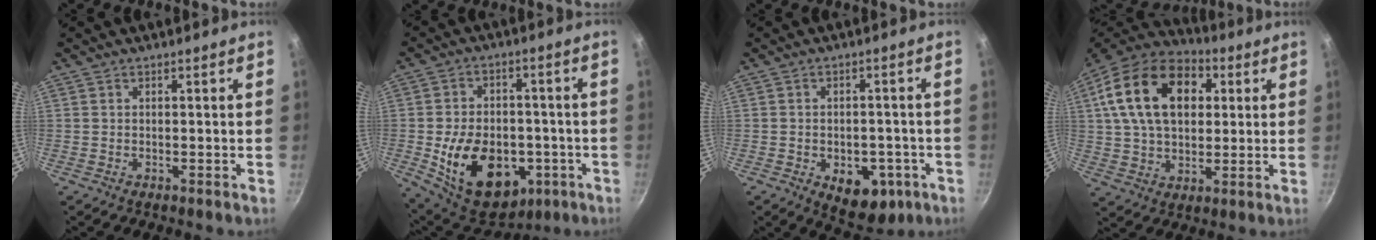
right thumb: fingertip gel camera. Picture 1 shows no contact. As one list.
[{"total": 20.4, "force": [-5.0, 14.0, 13.9], "torque": [-0.200, 0.018, -0.056]}, {"total": 10.6, "force": [-3.9, 6.9, 7.2], "torque": [-0.054, 0.007, -0.038]}, {"total": 21.7, "force": [5.9, 14.3, 15.2], "torque": [-0.248, 0.011, 0.091]}]